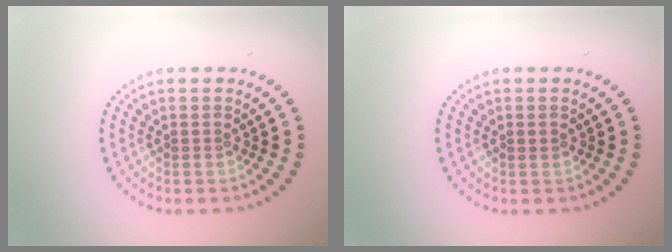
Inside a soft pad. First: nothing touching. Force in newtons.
{"total": 0.5, "press": 0.5, "slide": 0.1}